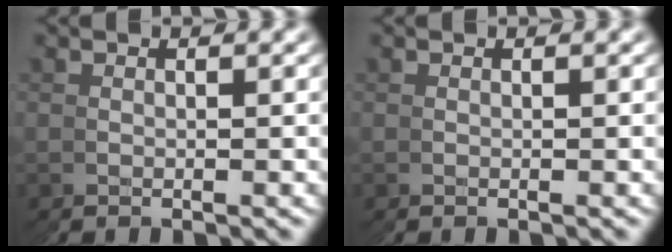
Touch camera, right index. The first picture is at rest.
{"total": 0.0}